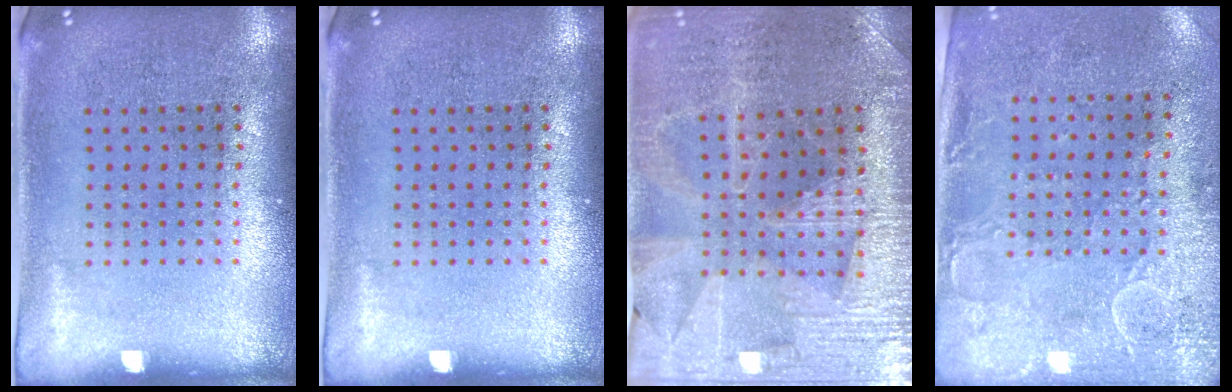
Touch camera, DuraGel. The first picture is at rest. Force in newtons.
{"total": 0.0}
{"total": 3.0, "press": 3.0, "slide": 0.5}
{"total": 3.0, "press": 2.3, "slide": 1.9}